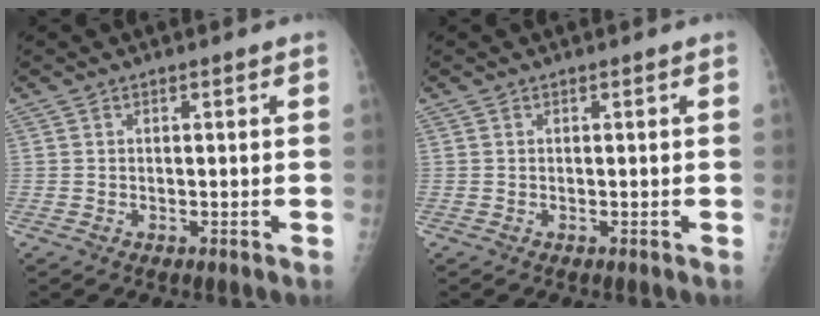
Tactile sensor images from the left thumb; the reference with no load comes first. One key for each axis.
{"total": 0.0}